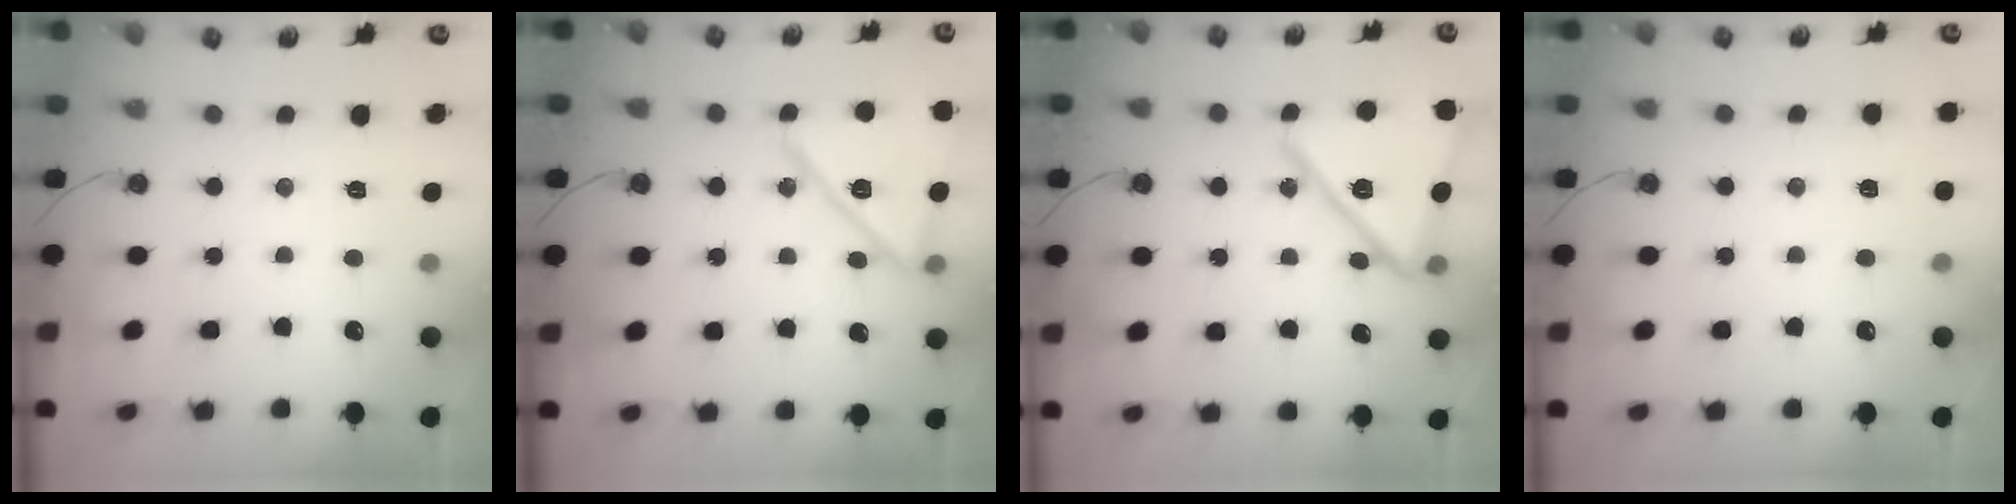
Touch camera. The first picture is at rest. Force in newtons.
{"total": 15.8, "press": 15.7, "slide": 0.6}
{"total": 20.2, "press": 20.1, "slide": 1.6}
{"total": 2.8, "press": 2.3, "slide": 1.5}